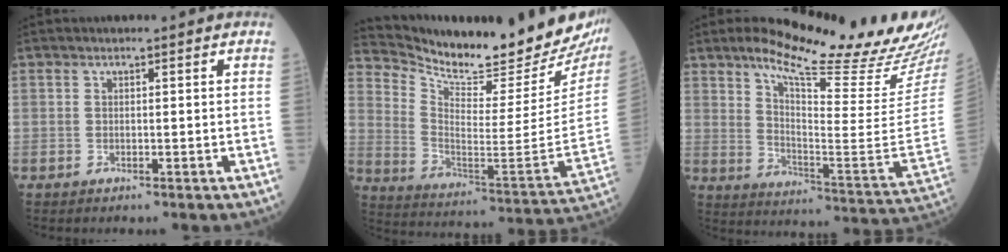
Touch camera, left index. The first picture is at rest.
{"total": 23.6, "force": [21.8, 3.2, 8.4], "torque": [-0.159, -0.098, 0.310]}
{"total": 23.6, "force": [19.3, 1.1, 13.5], "torque": [-0.204, -0.063, 0.270]}